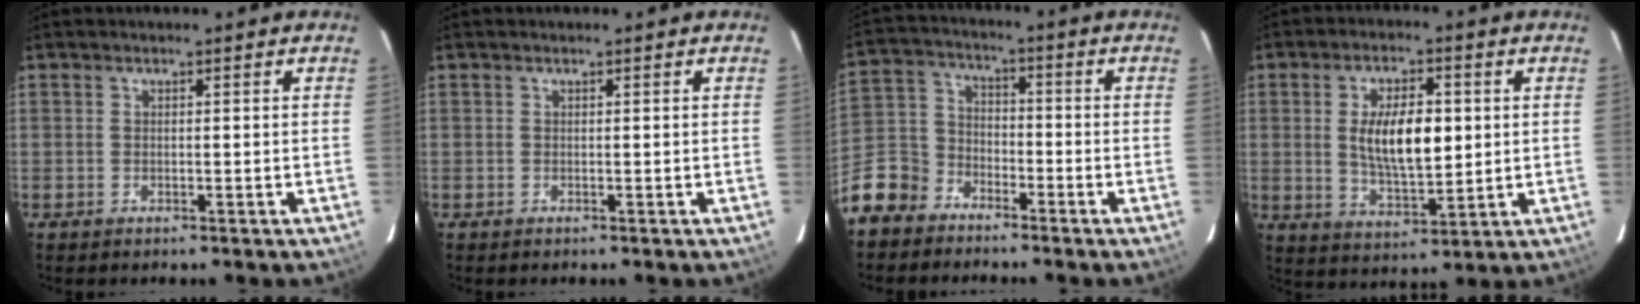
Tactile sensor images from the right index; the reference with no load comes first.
{"total": 0.0}
{"total": 10.4, "force": [-7.3, 7.1, 2.3], "torque": [-0.073, 0.030, -0.146]}
{"total": 11.4, "force": [1.2, 4.9, 10.2], "torque": [-0.187, -0.001, 0.029]}